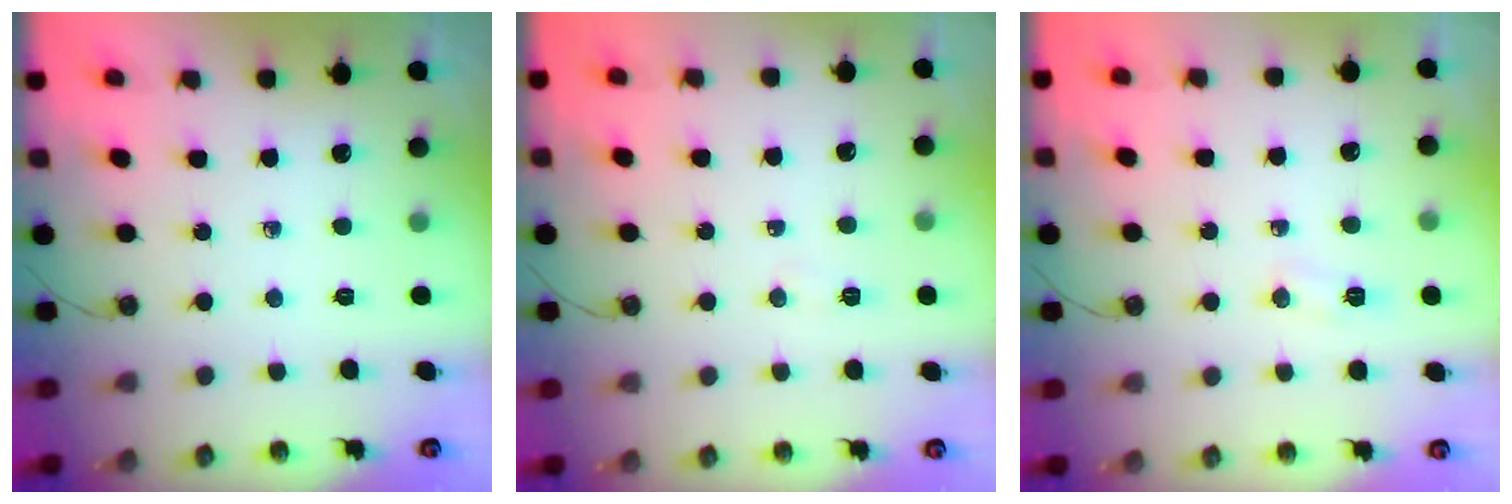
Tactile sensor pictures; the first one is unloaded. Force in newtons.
{"total": 3.4, "press": 3.4, "slide": 0.4}
{"total": 4.4, "press": 4.4, "slide": 0.5}